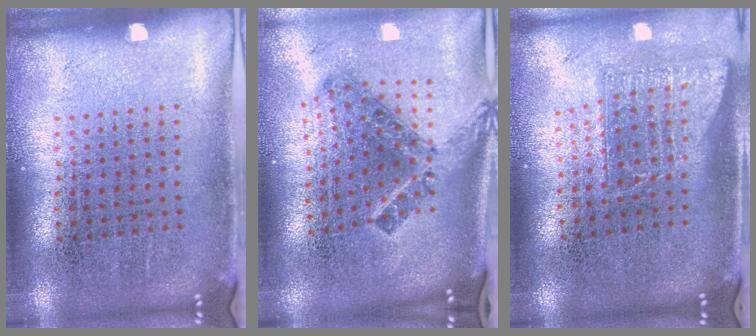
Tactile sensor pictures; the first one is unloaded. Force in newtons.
{"total": 1.9, "press": 1.3, "slide": 1.4}
{"total": 1.6, "press": 1.3, "slide": 1.0}